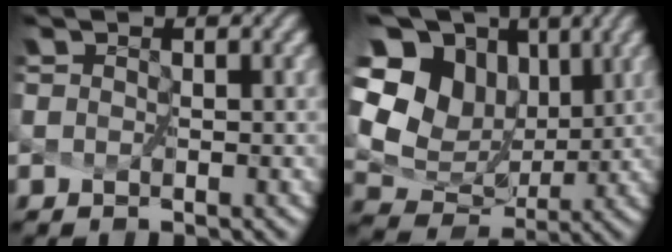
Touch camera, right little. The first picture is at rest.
{"total": 11.8, "force": [4.4, 9.2, 6.0], "torque": [-0.153, 0.022, 0.086]}